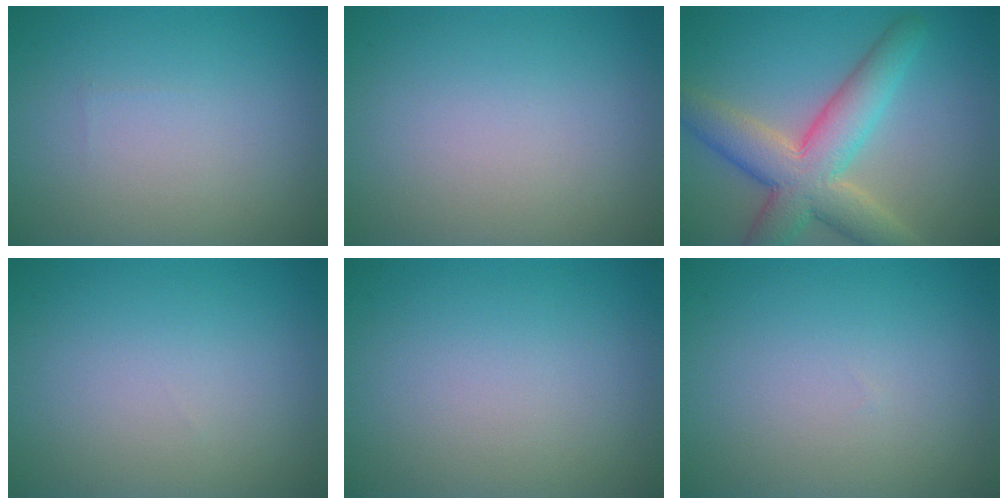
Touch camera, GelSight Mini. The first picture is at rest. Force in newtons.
{"total": 0.0}
{"total": 7.7, "press": 7.6, "slide": 0.6}
{"total": 0.0}
{"total": 0.0}
{"total": 0.0}